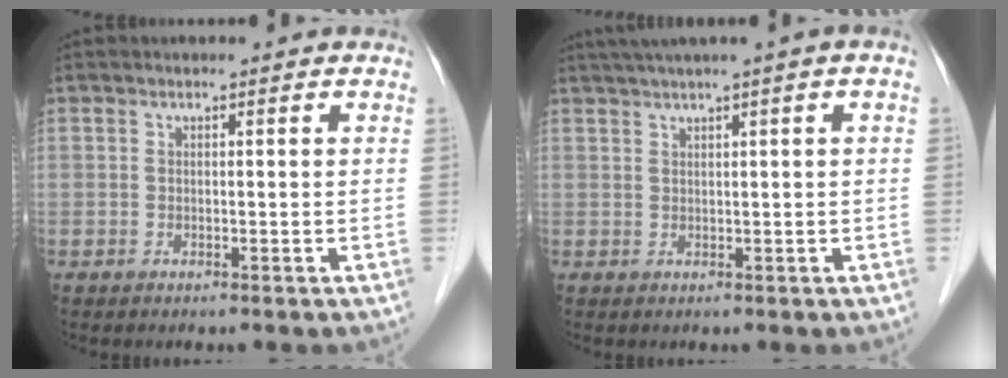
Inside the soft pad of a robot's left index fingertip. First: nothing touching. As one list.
[{"total": 4.9, "force": [3.0, -0.8, 3.7], "torque": [-0.067, 0.022, 0.055]}]